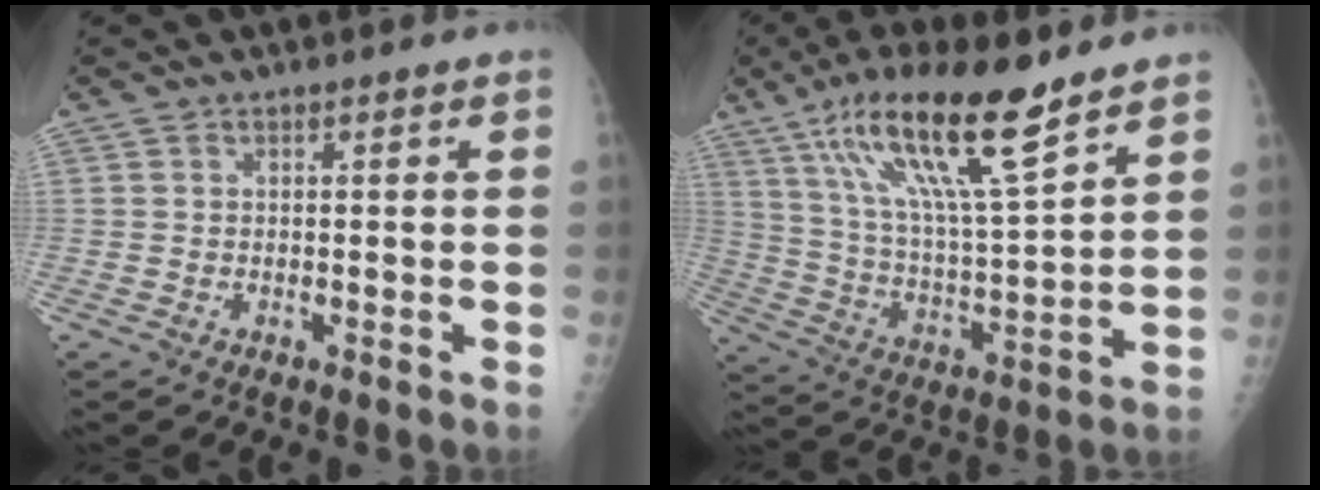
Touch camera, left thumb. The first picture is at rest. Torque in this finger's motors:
{"motor_torque": [0.43, 0.40, 1.55, -1.22, 0.53]}